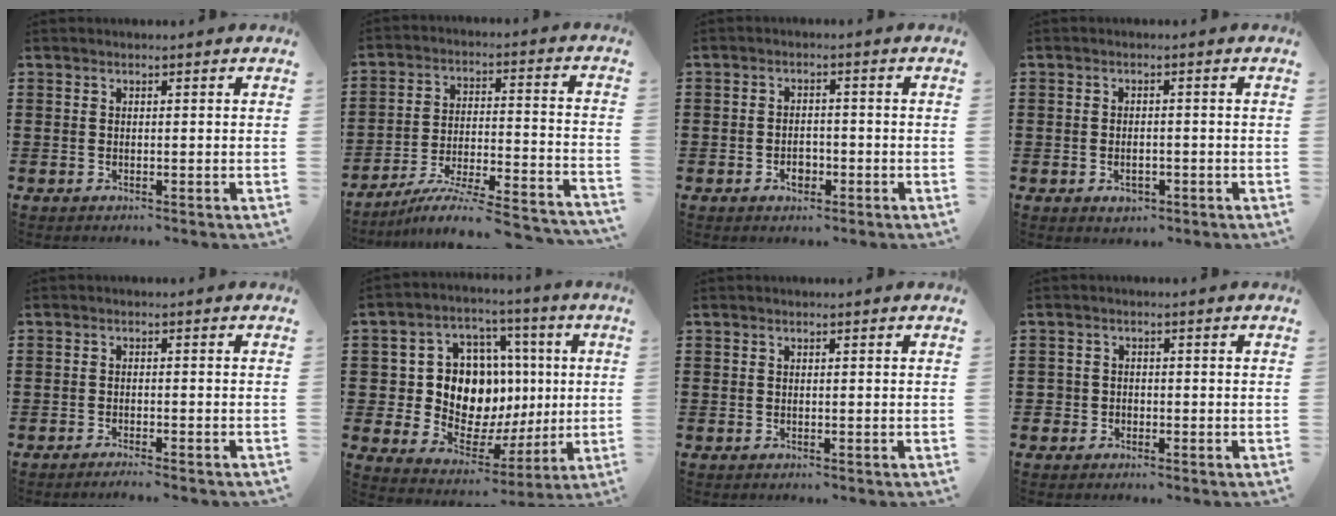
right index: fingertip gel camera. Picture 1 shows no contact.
{"total": 7.8, "force": [-6.9, 0.1, 3.7], "torque": [-0.064, -0.006, -0.138]}
{"total": 2.7, "force": [-1.2, 1.7, 1.7], "torque": [-0.025, 0.000, -0.024]}
{"total": 2.3, "force": [-0.9, 1.3, 1.6], "torque": [-0.032, 0.002, -0.018]}
{"total": 1.5, "force": [-1.4, -0.2, 0.4], "torque": [-0.008, 0.002, -0.028]}
{"total": 11.9, "force": [1.6, 9.8, 6.5], "torque": [-0.136, 0.000, 0.039]}
{"total": 0.0}
{"total": 1.6, "force": [-0.8, 1.4, 0.0], "torque": [-0.006, 0.003, -0.020]}